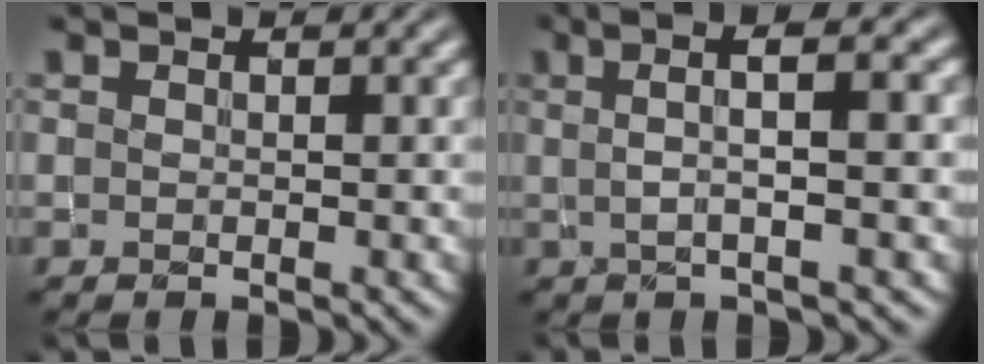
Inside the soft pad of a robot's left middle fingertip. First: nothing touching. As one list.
[{"total": 4.8, "force": [0.7, 1.0, 4.6], "torque": [-0.074, 0.010, 0.010]}]